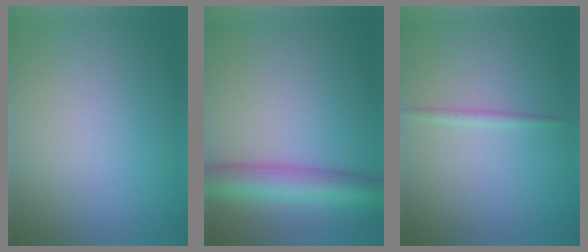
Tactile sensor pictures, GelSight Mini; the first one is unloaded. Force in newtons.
{"total": 6.2, "press": 6.2, "slide": 0.1}
{"total": 0.9, "press": 0.9, "slide": 0.0}